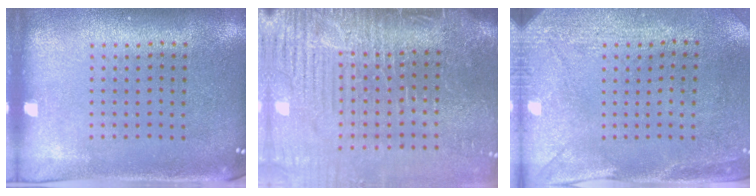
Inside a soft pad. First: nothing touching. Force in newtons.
{"total": 4.7, "press": 4.1, "slide": 2.3}
{"total": 3.0, "press": 2.3, "slide": 1.9}